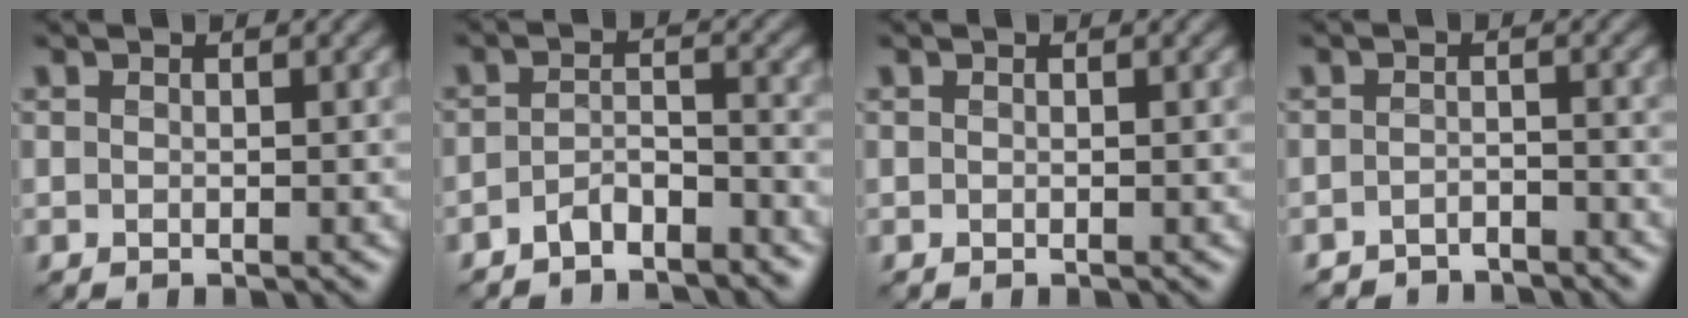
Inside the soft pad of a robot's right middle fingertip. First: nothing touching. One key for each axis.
{"total": 2.6, "fx": -2.4, "fy": 0.4, "fz": 0.7, "tx": -0.021, "ty": 0.008, "tz": -0.051}
{"total": 0.0}
{"total": 2.4, "fx": -2.4, "fy": 0.0, "fz": -0.3, "tx": 0.006, "ty": 0.005, "tz": -0.043}